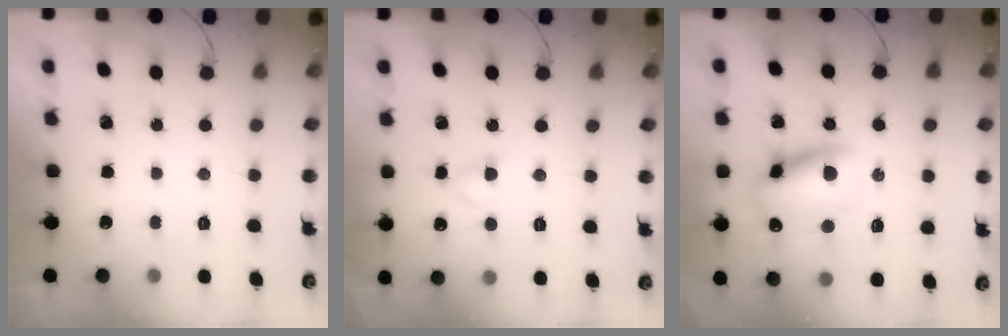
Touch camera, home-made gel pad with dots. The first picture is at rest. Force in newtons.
{"total": 2.6, "press": 2.5, "slide": 0.9}
{"total": 12.1, "press": 11.9, "slide": 2.3}